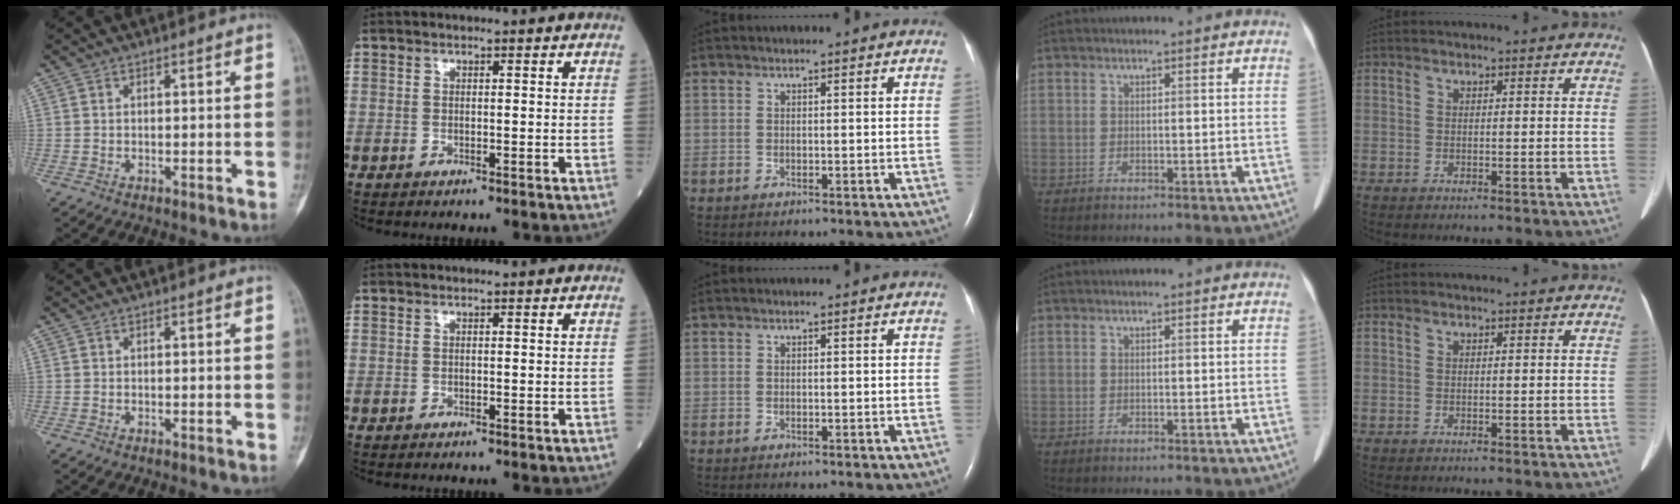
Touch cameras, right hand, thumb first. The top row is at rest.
{}